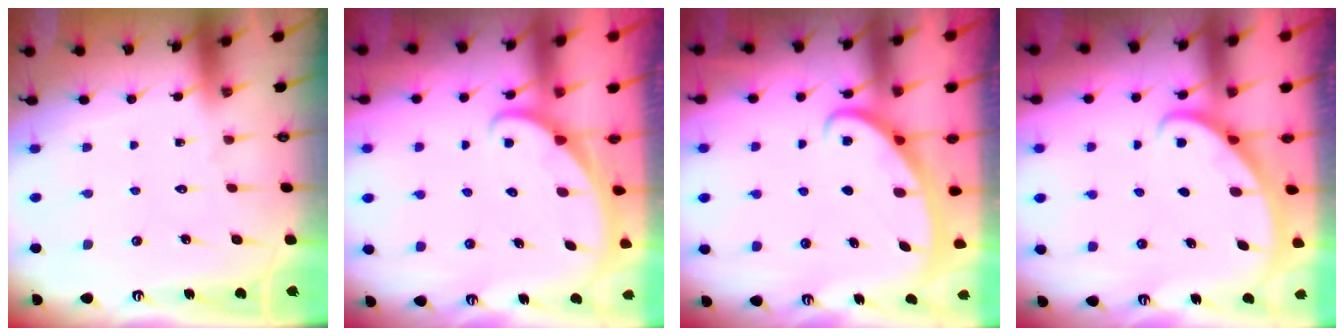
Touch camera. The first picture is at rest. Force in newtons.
{"total": 1.8, "press": 1.8, "slide": 0.1}
{"total": 2.7, "press": 2.6, "slide": 0.4}
{"total": 2.5, "press": 2.5, "slide": 0.1}